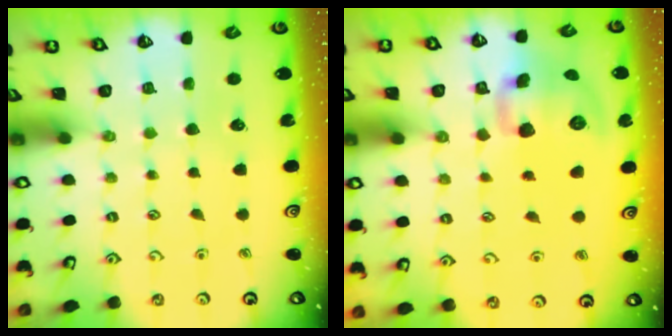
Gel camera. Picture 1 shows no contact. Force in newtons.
{"total": 13.0, "press": 12.8, "slide": 2.3}